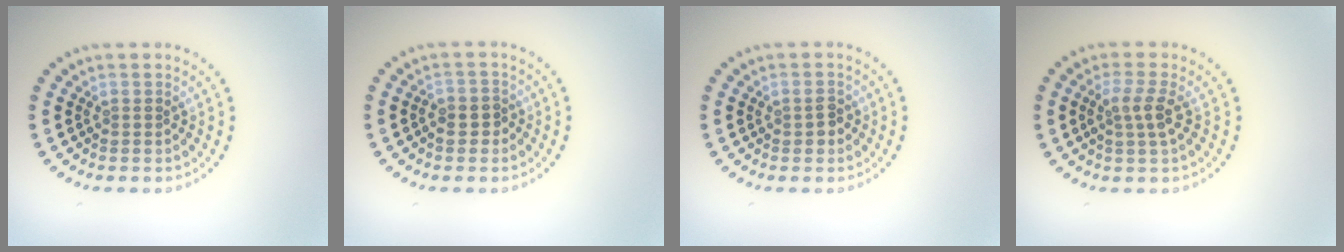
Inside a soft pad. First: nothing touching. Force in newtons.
{"total": 1.6, "press": 1.4, "slide": 0.8}
{"total": 1.3, "press": 1.3, "slide": 0.1}
{"total": 2.4, "press": 2.2, "slide": 1.1}